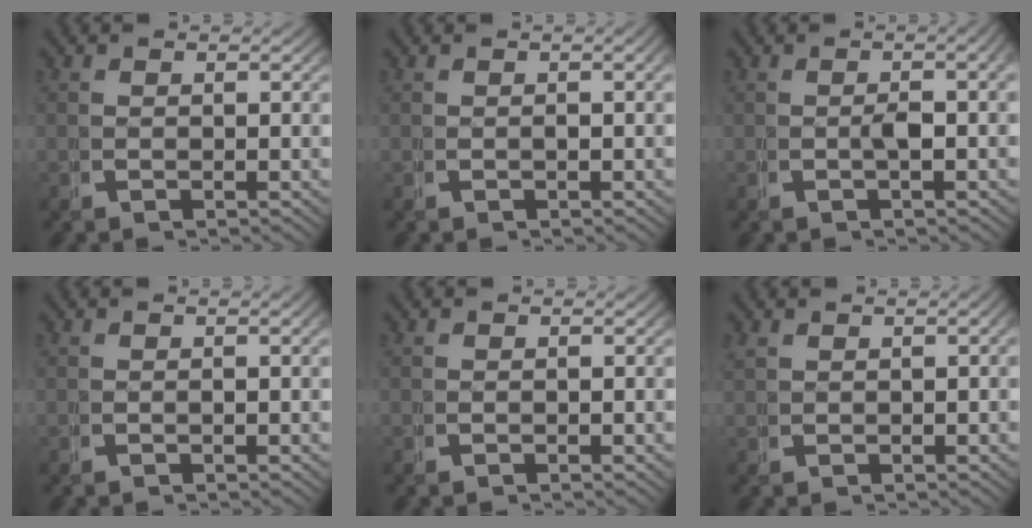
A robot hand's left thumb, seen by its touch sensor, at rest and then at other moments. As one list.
[{"total": 0.9, "force": [0.0, 0.0, 0.9], "torque": [-0.018, 0.001, 0.001]}, {"total": 2.4, "force": [-0.1, 0.3, 2.4], "torque": [-0.042, 0.007, -0.001]}, {"total": 0.6, "force": [0.0, -0.1, 0.6], "torque": [-0.016, -0.002, 0.003]}, {"total": 0.0}, {"total": 1.0, "force": [0.7, 0.2, 0.6], "torque": [-0.010, 0.004, 0.020]}]